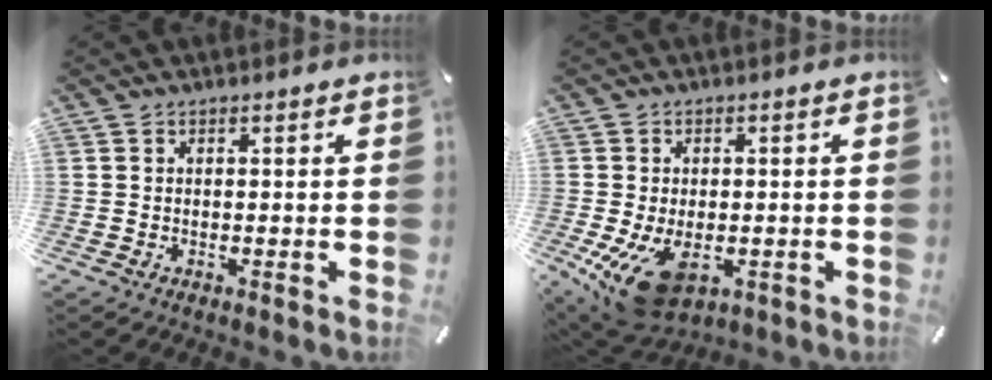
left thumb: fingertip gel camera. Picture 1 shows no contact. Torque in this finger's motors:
{"motor_torque": [0.89, 2.62, 1.33, 0.43, 0.18]}